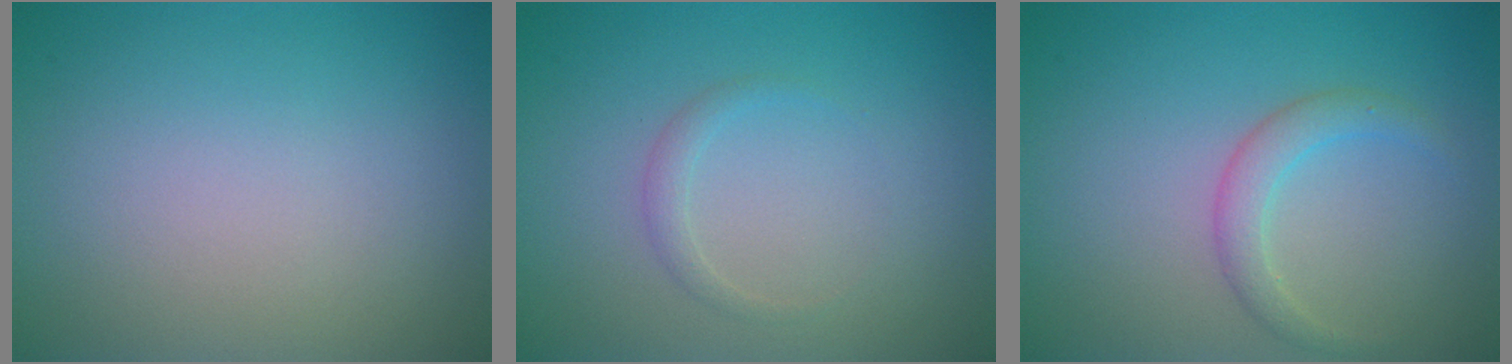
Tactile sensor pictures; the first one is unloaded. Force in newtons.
{"total": 1.0, "press": 1.0, "slide": 0.1}
{"total": 2.0, "press": 2.0, "slide": 0.2}